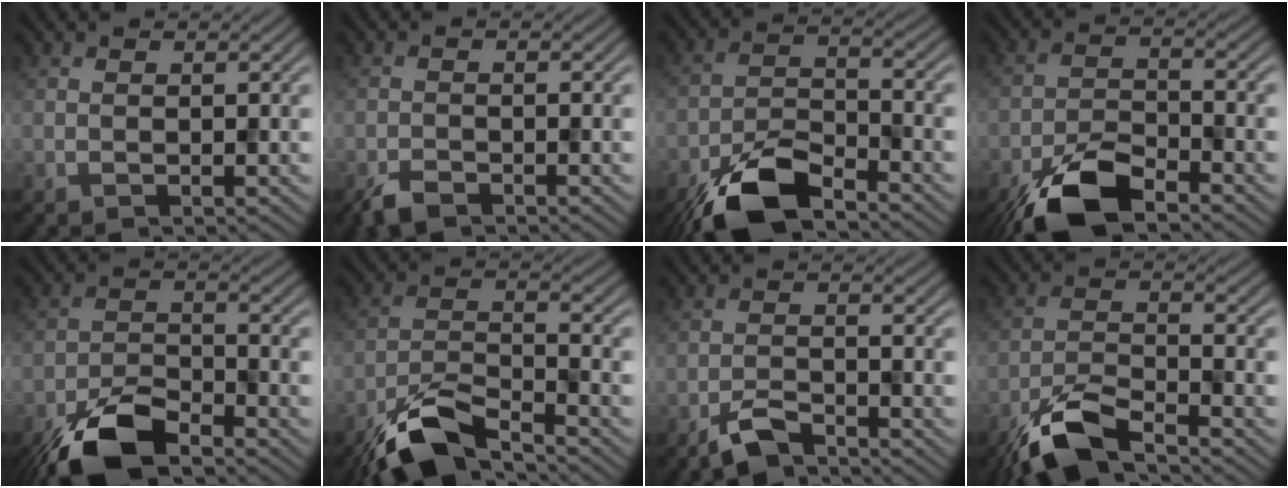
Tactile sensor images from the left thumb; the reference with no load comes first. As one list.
[{"total": 2.5, "force": [-2.0, 0.9, 1.1], "torque": [-0.023, -0.004, -0.043]}, {"total": 9.9, "force": [-7.2, 3.4, 5.9], "torque": [-0.105, -0.006, -0.150]}, {"total": 9.0, "force": [-6.4, 3.2, 5.5], "torque": [-0.101, -0.007, -0.132]}, {"total": 9.0, "force": [-6.6, 3.3, 5.2], "torque": [-0.094, -0.008, -0.137]}, {"total": 9.1, "force": [-6.8, 2.5, 5.4], "torque": [-0.103, -0.006, -0.141]}, {"total": 3.5, "force": [-2.9, 0.9, 1.8], "torque": [-0.037, 0.000, -0.065]}, {"total": 8.1, "force": [-6.0, 2.1, 5.0], "torque": [-0.099, -0.007, -0.127]}]